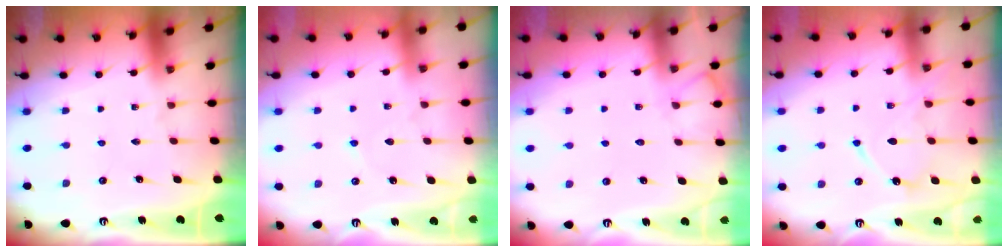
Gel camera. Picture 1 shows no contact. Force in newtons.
{"total": 4.6, "press": 4.5, "slide": 0.7}
{"total": 5.3, "press": 5.2, "slide": 0.6}
{"total": 11.5, "press": 11.5, "slide": 1.0}